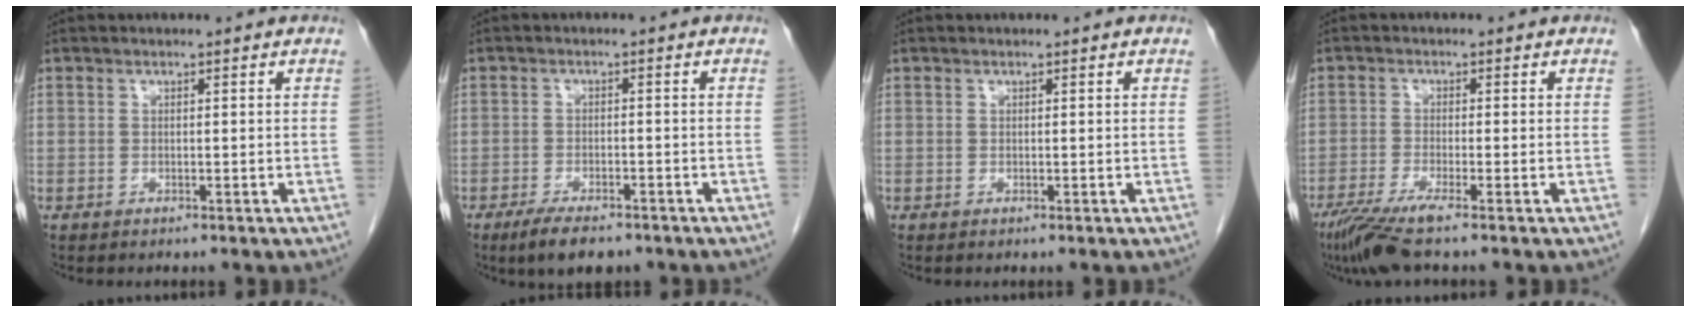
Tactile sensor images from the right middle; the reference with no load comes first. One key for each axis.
{"total": 5.7, "fx": -4.3, "fy": 1.9, "fz": 3.3, "tx": -0.060, "ty": -0.006, "tz": -0.068}
{"total": 0.0}
{"total": 5.9, "fx": -4.3, "fy": -0.4, "fz": 4.1, "tx": -0.080, "ty": -0.020, "tz": -0.083}